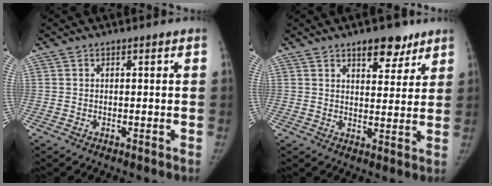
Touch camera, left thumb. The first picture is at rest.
{"total": 7.5, "force": [5.1, 3.7, 4.2], "torque": [-0.023, -0.027, 0.073]}